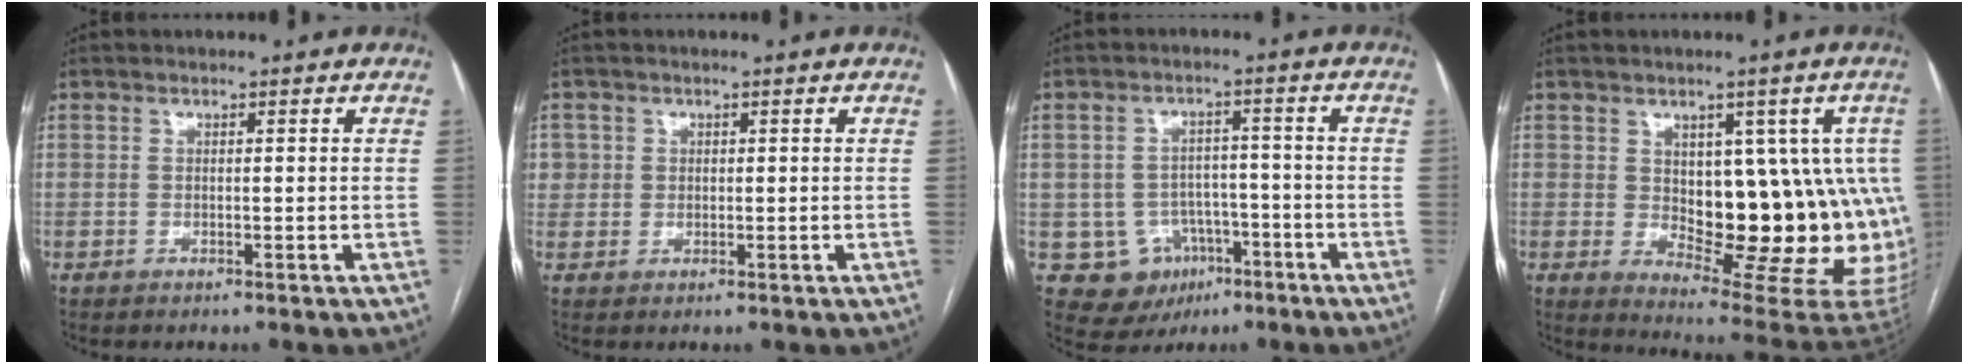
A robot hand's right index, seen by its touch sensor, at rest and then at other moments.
{"total": 2.8, "force": [0.7, 2.7, 0.2], "torque": [0.012, 0.007, 0.014]}
{"total": 8.4, "force": [-3.2, 7.4, 2.2], "torque": [-0.035, 0.014, -0.035]}
{"total": 17.6, "force": [1.0, 8.4, 15.4], "torque": [-0.146, 0.011, 0.035]}